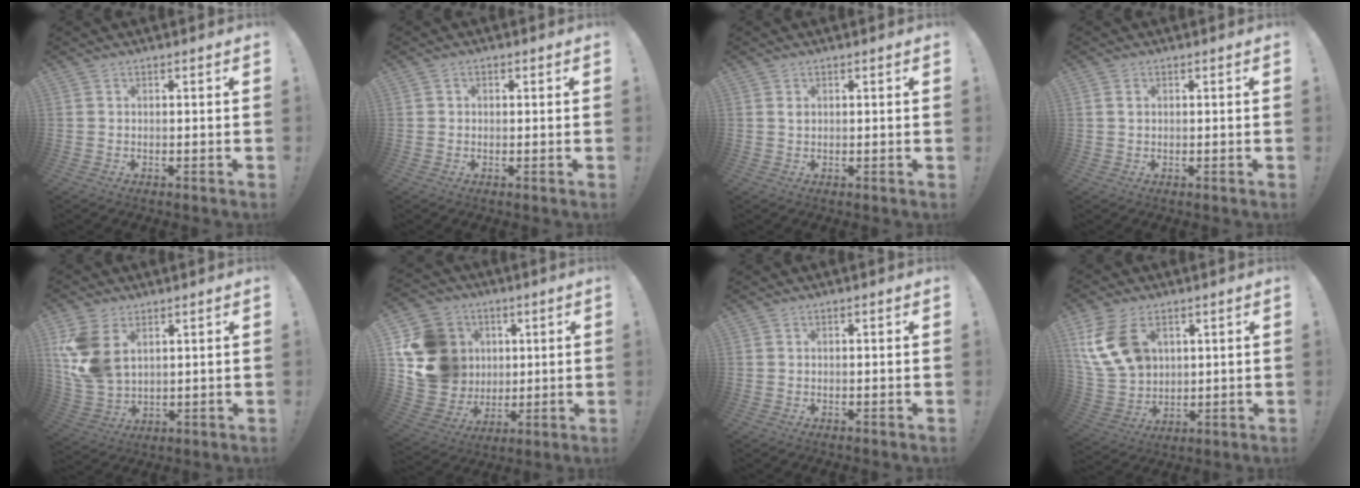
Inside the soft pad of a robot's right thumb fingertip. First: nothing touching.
{"total": 1.2, "force": [0.0, 1.1, 0.5], "torque": [-0.002, 0.002, -0.003]}
{"total": 0.7, "force": [0.4, 0.1, 0.6], "torque": [-0.011, 0.000, 0.007]}
{"total": 1.1, "force": [0.4, 0.8, 0.6], "torque": [0.000, -0.001, 0.005]}
{"total": 11.8, "force": [5.0, 7.6, 7.6], "torque": [-0.156, -0.025, 0.098]}
{"total": 19.2, "force": [4.1, 17.1, 7.8], "torque": [-0.144, -0.004, 0.114]}
{"total": 0.0}
{"total": 16.0, "force": [6.5, 10.7, 9.9], "torque": [-0.205, -0.021, 0.130]}